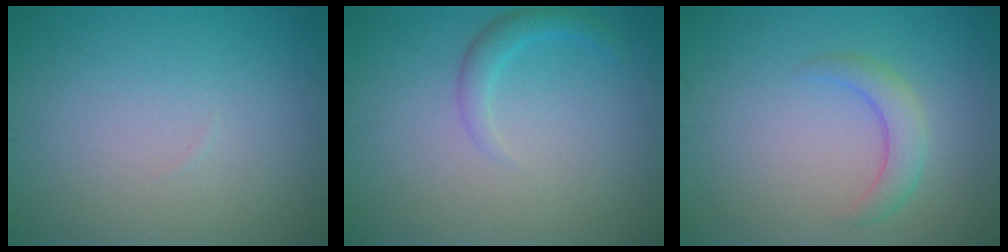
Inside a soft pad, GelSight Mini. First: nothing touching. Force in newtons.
{"total": 1.9, "press": 1.9, "slide": 0.1}
{"total": 2.4, "press": 2.4, "slide": 0.1}